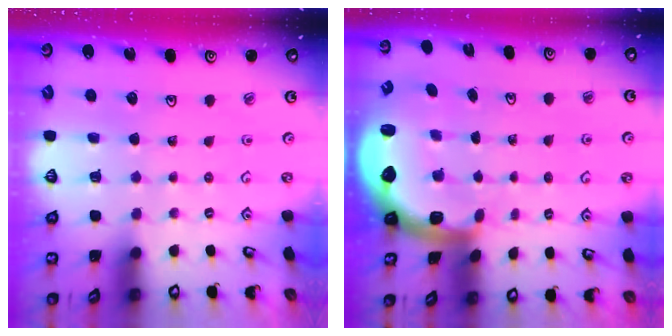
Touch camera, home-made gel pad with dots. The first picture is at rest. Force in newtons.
{"total": 3.6, "press": 3.4, "slide": 1.2}